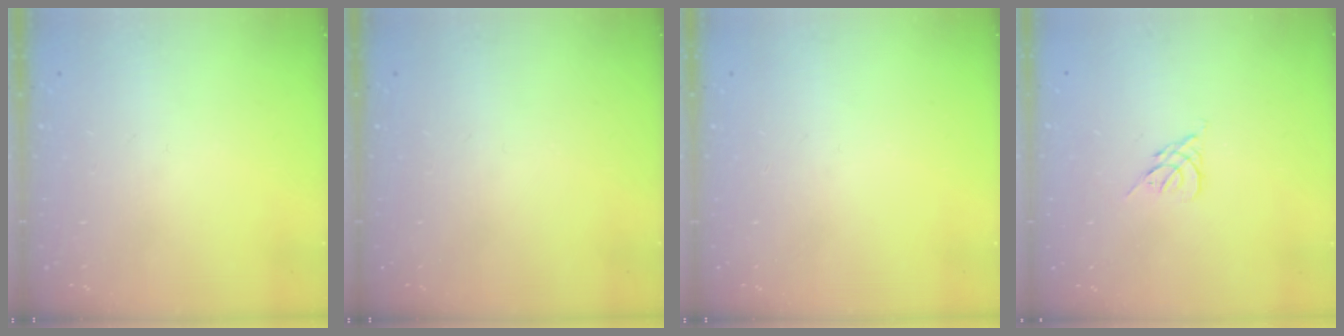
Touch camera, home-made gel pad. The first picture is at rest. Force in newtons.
{"total": 0.0}
{"total": 0.0}
{"total": 2.6, "press": 2.5, "slide": 0.7}